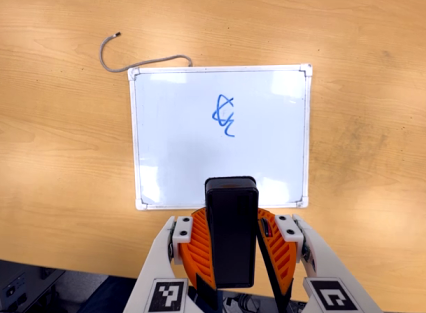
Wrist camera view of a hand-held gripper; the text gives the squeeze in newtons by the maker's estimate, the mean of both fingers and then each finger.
{"total": 9.3, "left": 9.2, "right": 9.4}